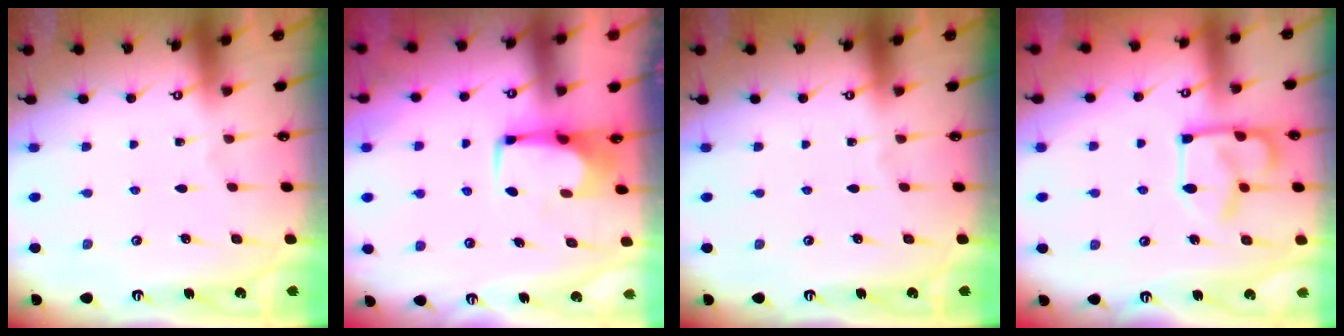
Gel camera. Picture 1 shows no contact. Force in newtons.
{"total": 0.8, "press": 0.7, "slide": 0.4}
{"total": 0.0}
{"total": 11.0, "press": 10.9, "slide": 1.4}